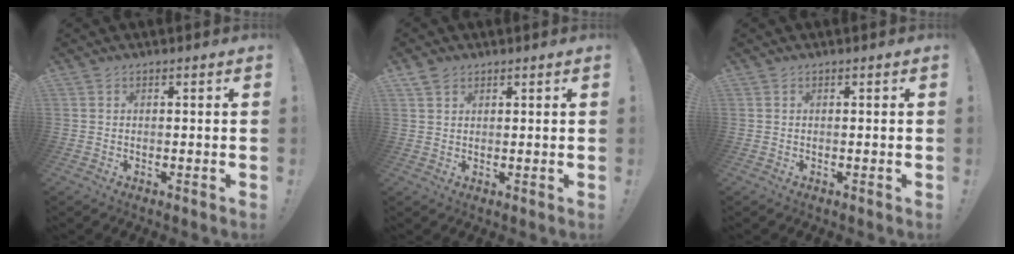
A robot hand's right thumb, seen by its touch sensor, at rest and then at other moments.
{"total": 2.5, "force": [1.8, 1.5, 0.9], "torque": [-0.019, -0.005, 0.036]}
{"total": 0.0}